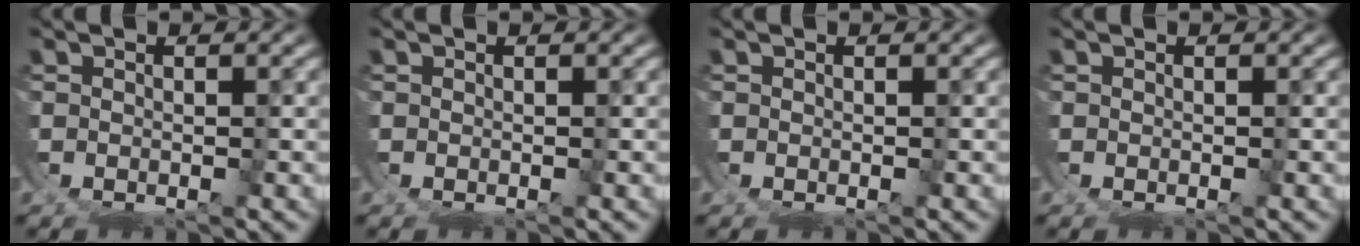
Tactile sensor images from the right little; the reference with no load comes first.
{"total": 0.0}
{"total": 0.0}
{"total": 0.0}